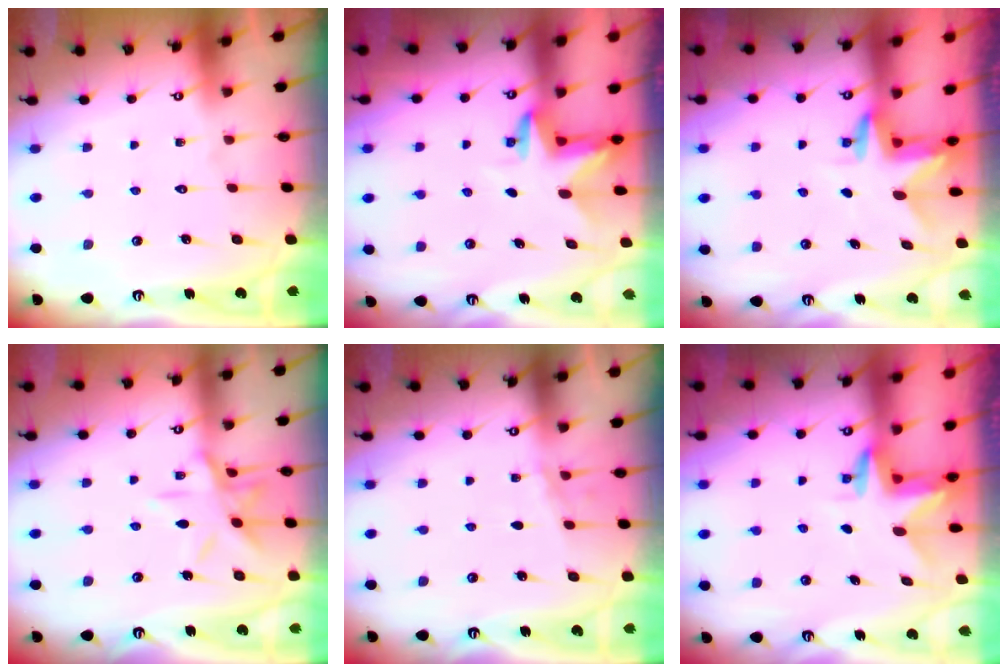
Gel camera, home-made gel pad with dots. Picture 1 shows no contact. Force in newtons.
{"total": 3.3, "press": 3.3, "slide": 0.2}
{"total": 3.0, "press": 3.0, "slide": 0.2}
{"total": 11.4, "press": 11.4, "slide": 0.7}
{"total": 2.9, "press": 2.7, "slide": 1.1}
{"total": 3.0, "press": 3.0, "slide": 0.2}